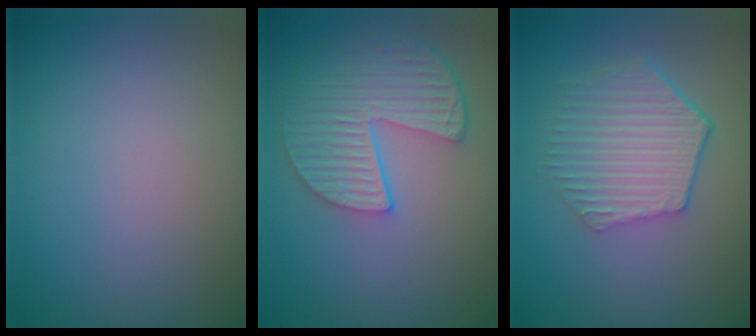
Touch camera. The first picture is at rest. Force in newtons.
{"total": 5.6, "press": 4.3, "slide": 3.5}
{"total": 5.6, "press": 4.1, "slide": 3.7}